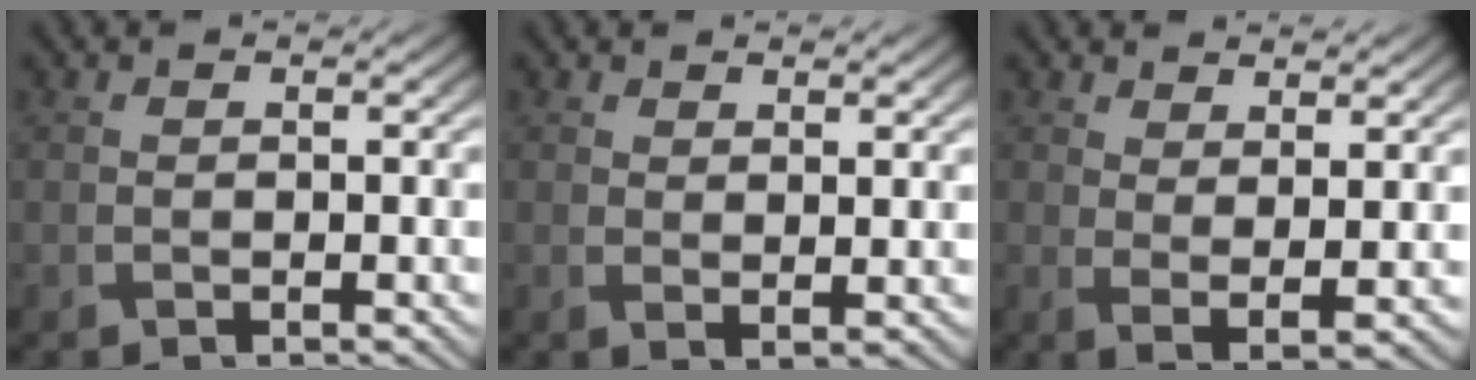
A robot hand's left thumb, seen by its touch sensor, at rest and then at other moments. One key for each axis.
{"total": 1.5, "fx": 1.5, "fy": -0.1, "fz": 0.5, "tx": -0.015, "ty": 0.002, "tz": 0.023}
{"total": 3.0, "fx": 2.4, "fy": 0.3, "fz": 1.8, "tx": -0.041, "ty": -0.006, "tz": 0.043}